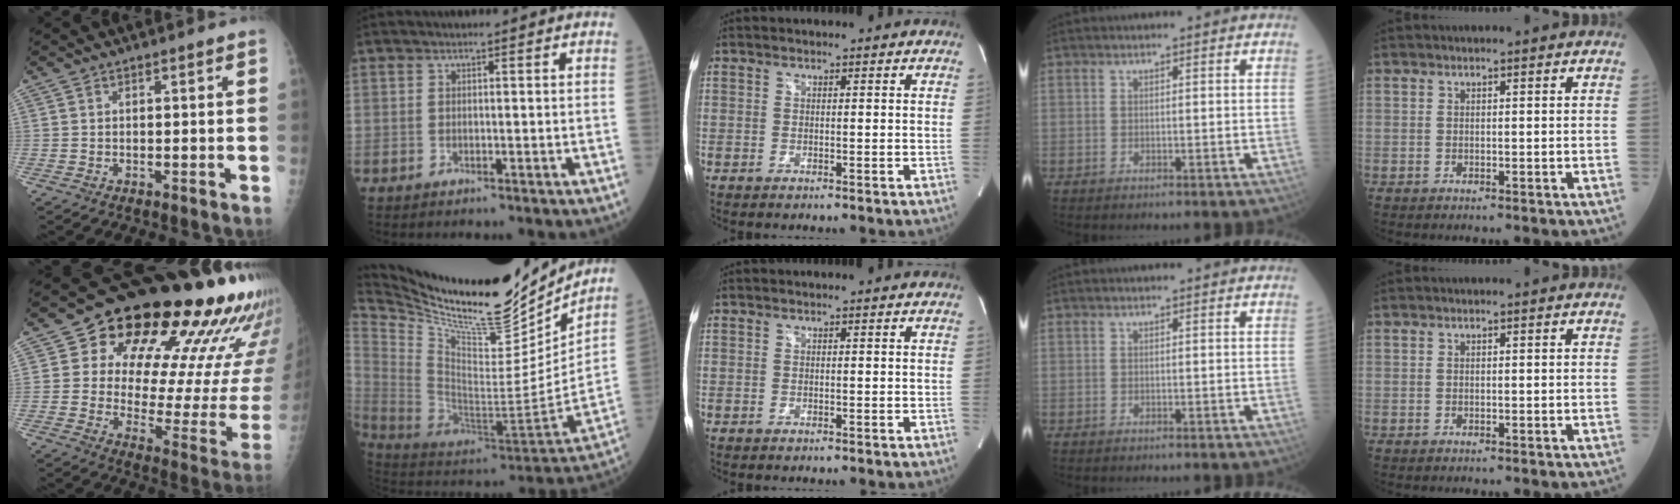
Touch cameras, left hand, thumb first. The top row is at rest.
{"thumb": {"total": 27.6, "force": [15.8, 11.9, 19.2], "torque": [-0.232, -0.050, 0.215]}, "index": {"total": 27.2, "force": [23.3, 5.3, 12.9], "torque": [-0.238, -0.052, 0.374]}}